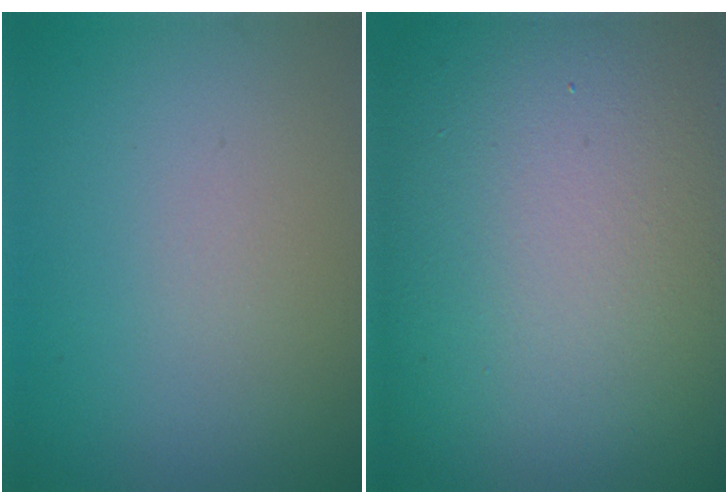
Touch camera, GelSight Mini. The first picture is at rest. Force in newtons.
{"total": 21.1, "press": 21.1, "slide": 1.4}